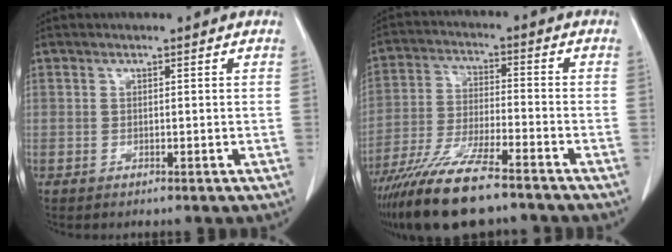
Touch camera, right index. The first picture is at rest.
{"total": 13.6, "force": [-10.4, 2.1, 8.6], "torque": [-0.172, -0.035, -0.186]}